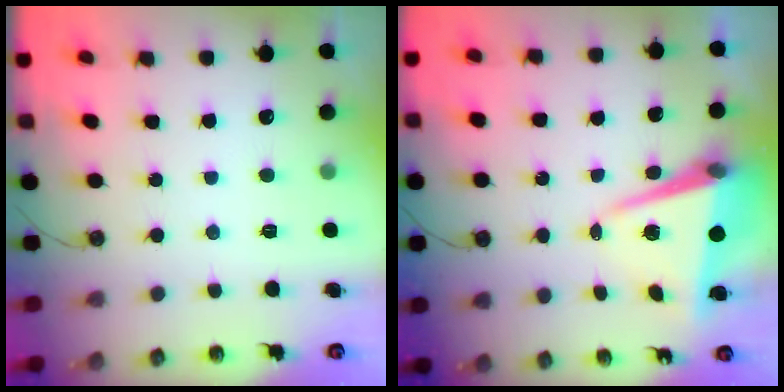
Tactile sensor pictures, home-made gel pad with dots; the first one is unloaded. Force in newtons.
{"total": 7.9, "press": 7.6, "slide": 2.0}